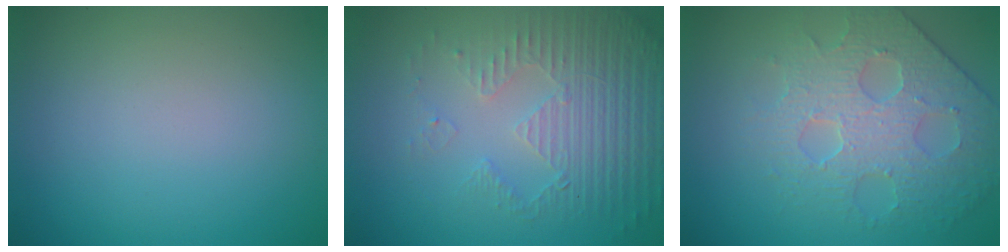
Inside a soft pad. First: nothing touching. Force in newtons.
{"total": 5.3, "press": 3.5, "slide": 4.0}
{"total": 4.2, "press": 4.2, "slide": 0.3}